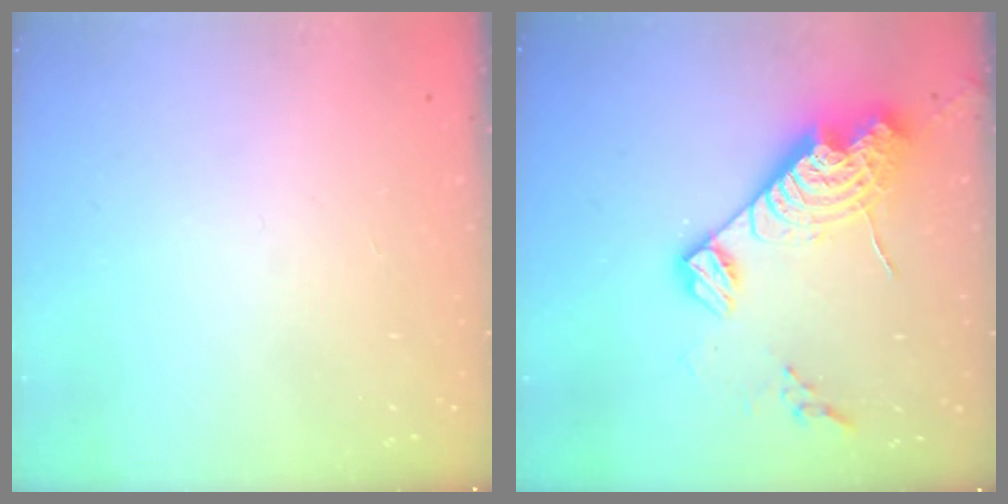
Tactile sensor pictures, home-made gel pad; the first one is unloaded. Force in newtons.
{"total": 17.4, "press": 17.3, "slide": 1.7}